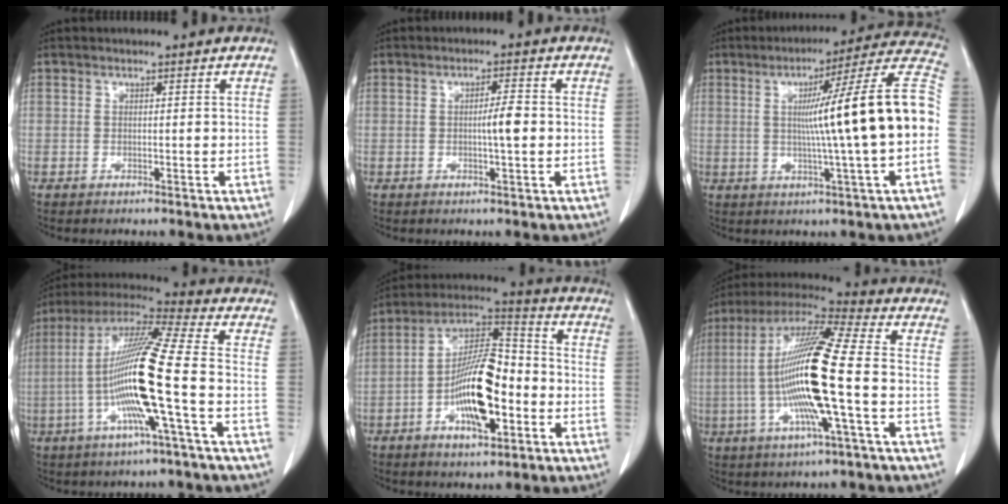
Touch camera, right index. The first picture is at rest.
{"total": 3.2, "force": [-0.2, 0.2, 3.1], "torque": [-0.055, -0.001, -0.004]}
{"total": 18.7, "force": [0.2, -1.7, 18.6], "torque": [-0.250, 0.021, -0.010]}
{"total": 16.1, "force": [-3.4, -1.0, 15.7], "torque": [-0.306, 0.000, -0.079]}
{"total": 14.3, "force": [-4.2, 4.5, 12.9], "torque": [-0.239, 0.013, -0.072]}
{"total": 17.9, "force": [-2.6, 0.3, 17.7], "torque": [-0.352, -0.001, -0.059]}